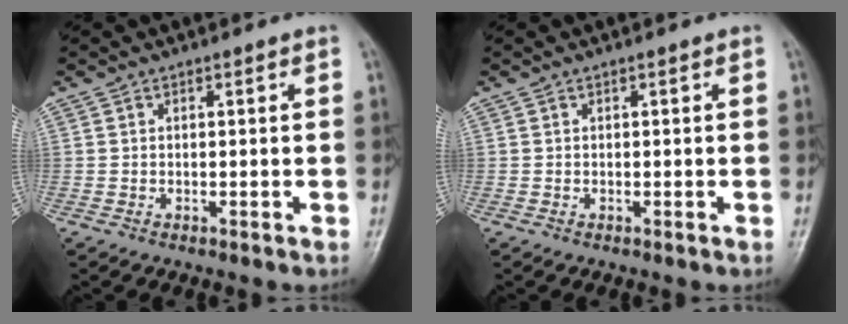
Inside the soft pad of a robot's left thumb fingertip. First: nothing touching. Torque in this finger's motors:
{"motor_torque": [0.00, 0.00, -0.10, -0.10, 0.00]}